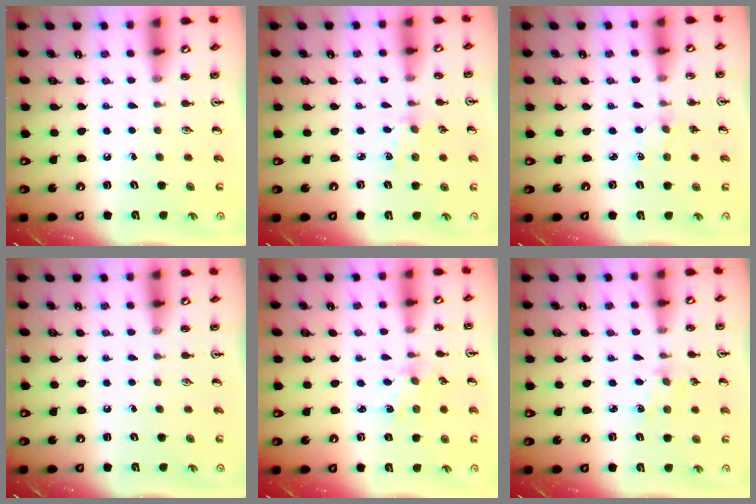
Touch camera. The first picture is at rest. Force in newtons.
{"total": 1.8, "press": 1.7, "slide": 0.2}
{"total": 2.9, "press": 2.8, "slide": 0.4}
{"total": 0.0}
{"total": 1.9, "press": 1.8, "slide": 0.5}
{"total": 1.9, "press": 1.8, "slide": 0.3}